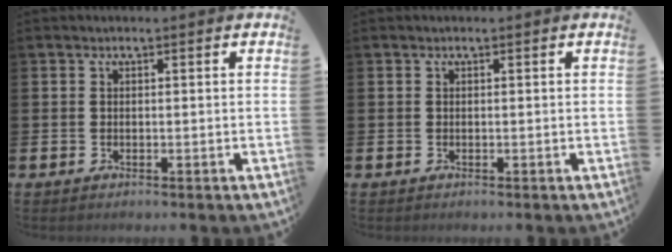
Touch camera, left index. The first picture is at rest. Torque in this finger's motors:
{"motor_torque": [-0.10, 0.08, 0.00, -0.01]}